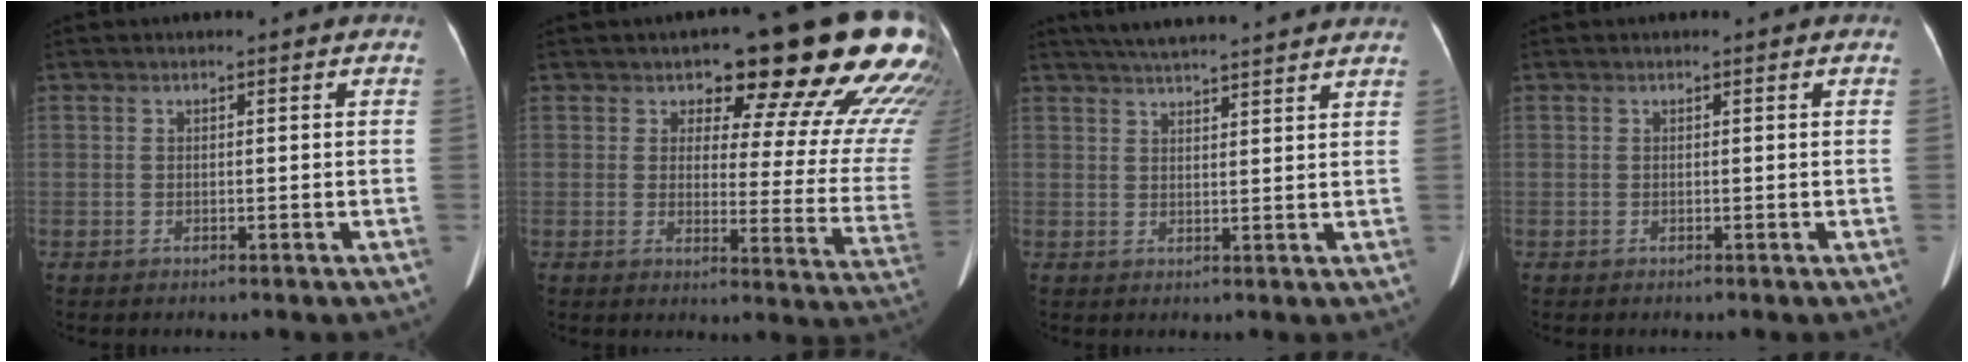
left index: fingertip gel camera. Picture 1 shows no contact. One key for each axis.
{"total": 20.6, "fx": 14.5, "fy": 5.5, "fz": 13.6, "tx": -0.162, "ty": -0.035, "tz": 0.162}
{"total": 13.2, "fx": 12.0, "fy": 0.6, "fz": 5.6, "tx": -0.093, "ty": 0.032, "tz": 0.162}
{"total": 0.0}